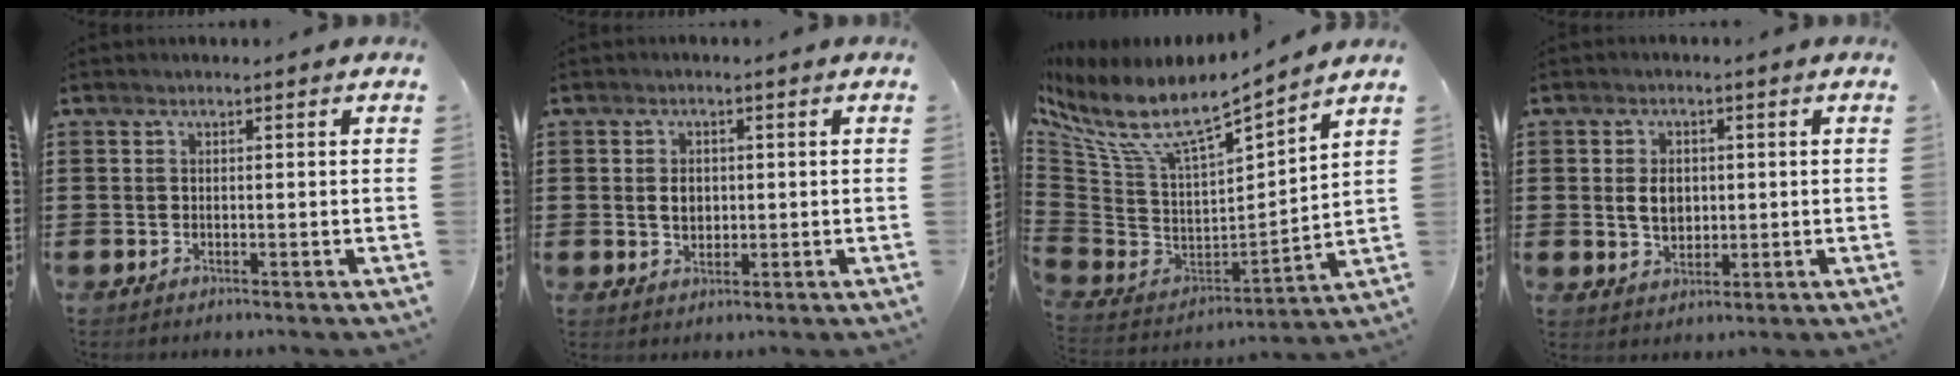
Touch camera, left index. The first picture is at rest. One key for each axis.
{"total": 2.8, "fx": 0.1, "fy": 2.1, "fz": 1.8, "tx": -0.033, "ty": 0.004, "tz": -0.002}
{"total": 8.0, "fx": 5.3, "fy": 2.3, "fz": 5.5, "tx": -0.130, "ty": -0.054, "tz": 0.085}
{"total": 3.9, "fx": 0.2, "fy": 2.8, "fz": 2.6, "tx": -0.050, "ty": 0.008, "tz": 0.000}